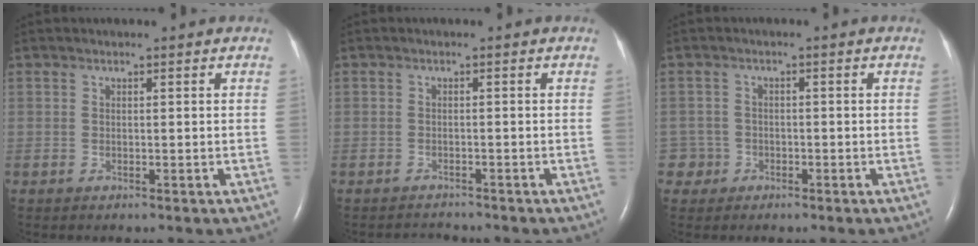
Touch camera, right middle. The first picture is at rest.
{"total": 1.8, "force": [-1.6, 0.3, -0.6], "torque": [0.006, -0.009, -0.026]}
{"total": 2.4, "force": [-1.2, 2.0, -0.7], "torque": [0.018, 0.013, -0.029]}